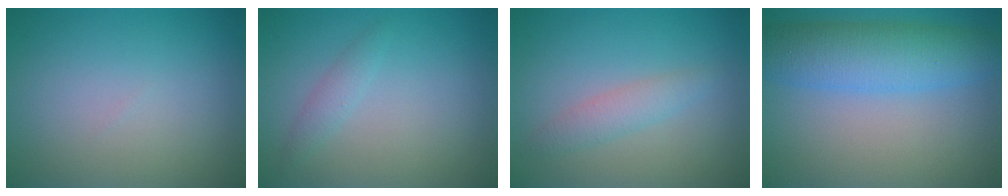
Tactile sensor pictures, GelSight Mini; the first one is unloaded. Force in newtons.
{"total": 1.2, "press": 1.2, "slide": 0.1}
{"total": 1.8, "press": 1.8, "slide": 0.0}
{"total": 6.6, "press": 6.6, "slide": 0.1}